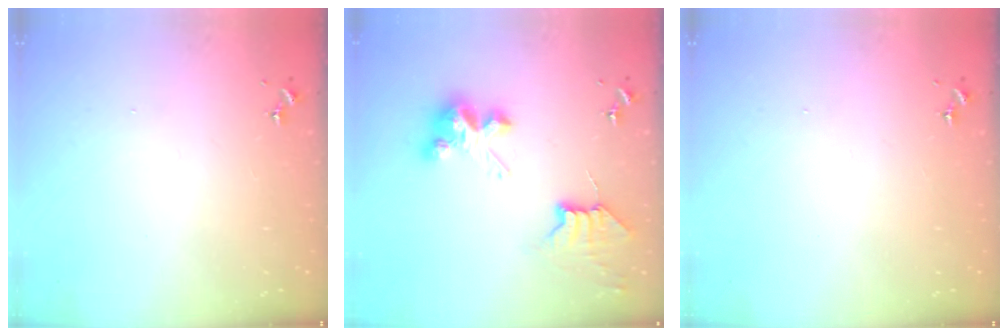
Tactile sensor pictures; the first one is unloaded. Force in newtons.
{"total": 8.9, "press": 8.8, "slide": 0.6}
{"total": 0.0}